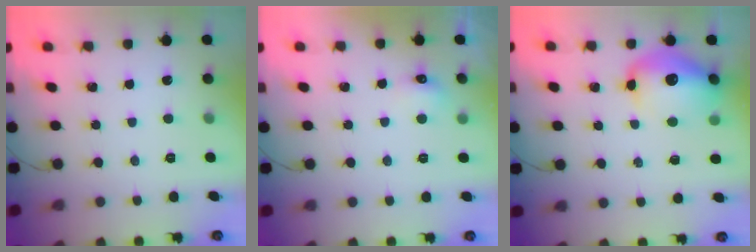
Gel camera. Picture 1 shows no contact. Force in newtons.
{"total": 5.1, "press": 4.9, "slide": 1.1}
{"total": 14.0, "press": 13.4, "slide": 3.9}